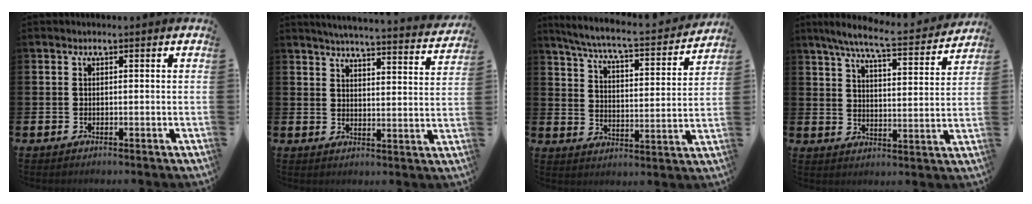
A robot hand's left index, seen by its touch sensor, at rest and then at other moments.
{"total": 5.0, "force": [4.8, -0.1, 1.2], "torque": [-0.029, -0.041, 0.080]}
{"total": 6.2, "force": [5.5, 0.4, 2.9], "torque": [-0.084, -0.040, 0.088]}
{"total": 7.5, "force": [6.7, 0.5, 3.5], "torque": [-0.087, -0.040, 0.112]}